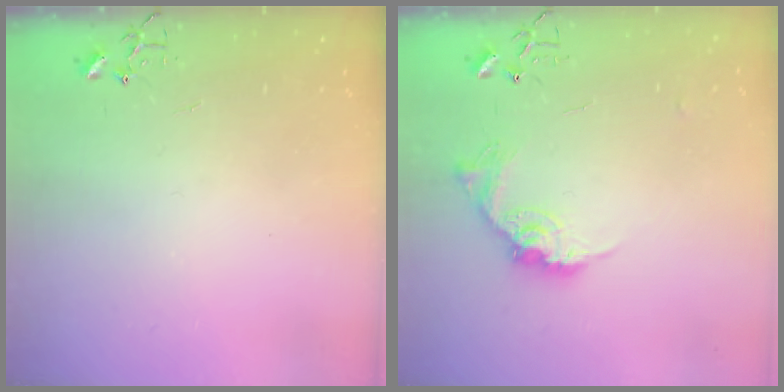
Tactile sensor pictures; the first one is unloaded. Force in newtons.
{"total": 12.6, "press": 12.6, "slide": 0.5}